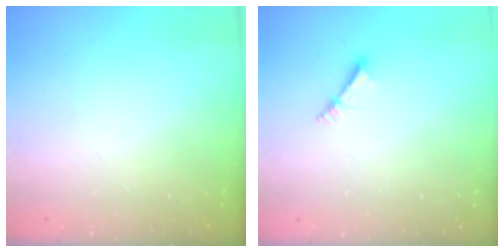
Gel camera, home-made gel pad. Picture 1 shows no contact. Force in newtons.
{"total": 3.0, "press": 3.0, "slide": 0.3}